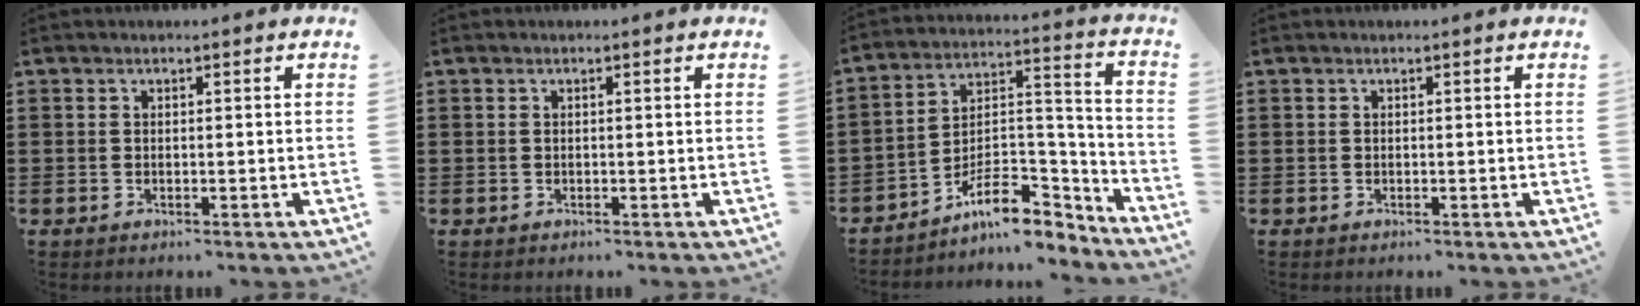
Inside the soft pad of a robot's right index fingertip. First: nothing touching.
{"total": 0.0}
{"total": 10.0, "force": [-7.5, 4.2, 5.1], "torque": [-0.087, 0.016, -0.139]}
{"total": 0.0}